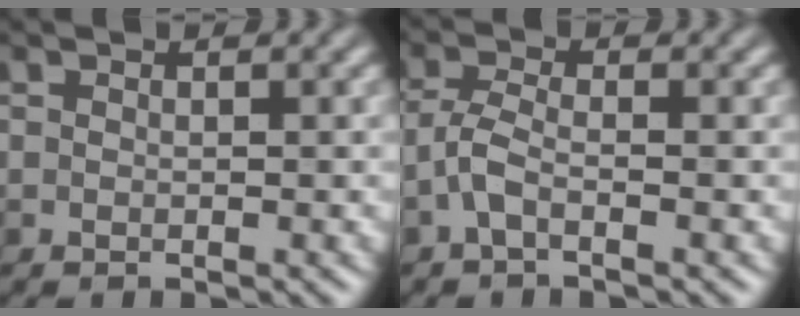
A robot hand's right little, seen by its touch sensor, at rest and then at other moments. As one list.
[{"total": 2.0, "force": [-1.2, 0.5, 1.6], "torque": [-0.038, 0.009, -0.029]}]